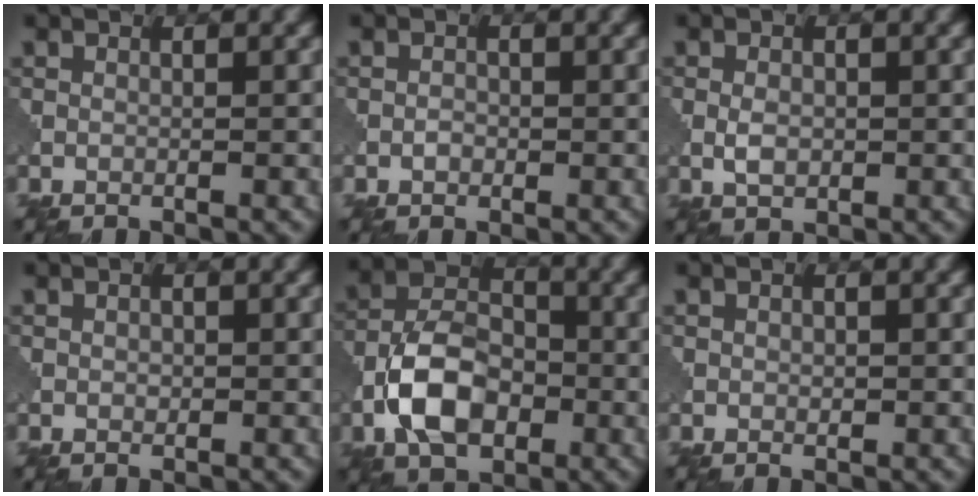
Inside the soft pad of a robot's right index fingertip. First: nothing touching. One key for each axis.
{"total": 0.5, "fx": 0.1, "fy": 0.5, "fz": 0.2, "tx": -0.006, "ty": 0.002, "tz": 0.005}
{"total": 1.6, "fx": 0.2, "fy": 1.2, "fz": 1.1, "tx": -0.027, "ty": -0.001, "tz": 0.008}
{"total": 0.6, "fx": 0.2, "fy": 0.5, "fz": 0.2, "tx": -0.006, "ty": 0.001, "tz": 0.010}
{"total": 7.6, "fx": -2.2, "fy": 5.1, "fz": 5.1, "tx": -0.102, "ty": 0.007, "tz": -0.044}
{"total": 0.6, "fx": 0.3, "fy": 0.4, "fz": 0.3, "tx": -0.009, "ty": -0.001, "tz": 0.011}